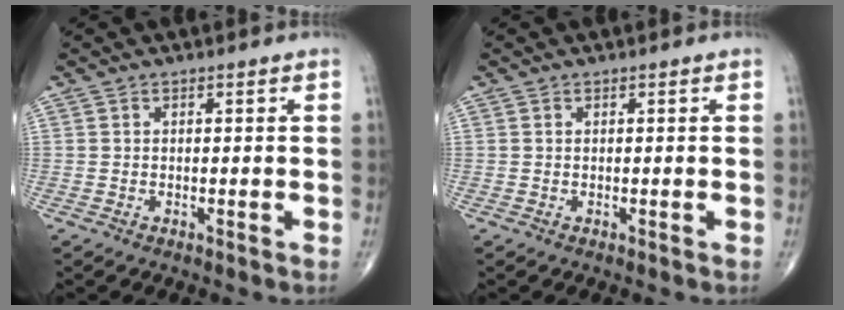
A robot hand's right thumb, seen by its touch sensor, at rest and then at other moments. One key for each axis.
{"total": 0.0}